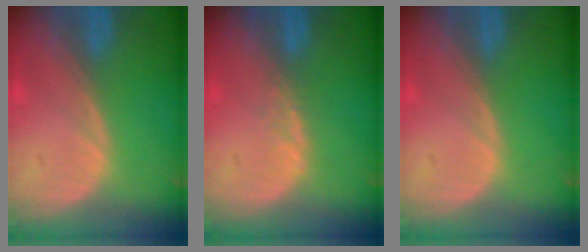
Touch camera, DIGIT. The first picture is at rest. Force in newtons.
{"total": 1.4, "press": 1.4, "slide": 0.3}
{"total": 0.0}